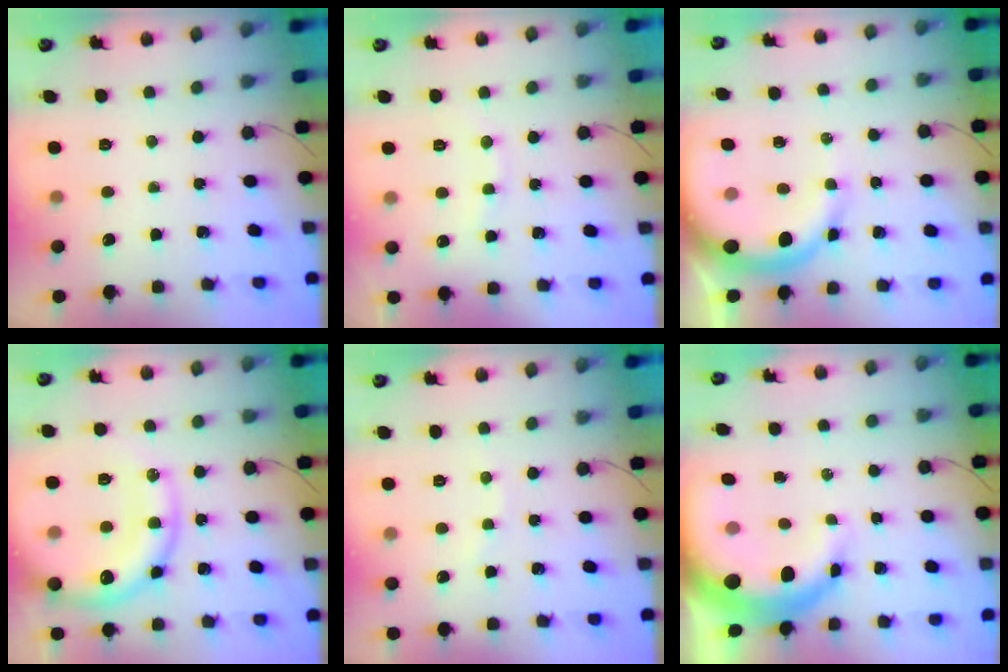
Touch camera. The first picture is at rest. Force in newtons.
{"total": 7.1, "press": 7.0, "slide": 1.3}
{"total": 13.0, "press": 12.7, "slide": 2.4}
{"total": 22.1, "press": 21.7, "slide": 4.4}
{"total": 2.2, "press": 2.1, "slide": 0.7}
{"total": 10.4, "press": 10.2, "slide": 1.7}